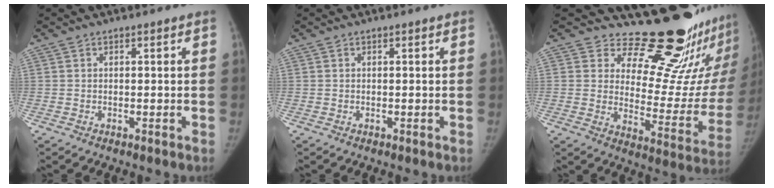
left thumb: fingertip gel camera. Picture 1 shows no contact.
{"total": 0.0}
{"total": 20.9, "force": [17.9, 6.4, 8.8], "torque": [-0.055, -0.167, 0.230]}